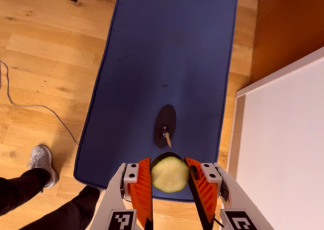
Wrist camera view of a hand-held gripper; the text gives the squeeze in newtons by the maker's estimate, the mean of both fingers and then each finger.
{"total": 10.4, "left": 10.8, "right": 9.9}